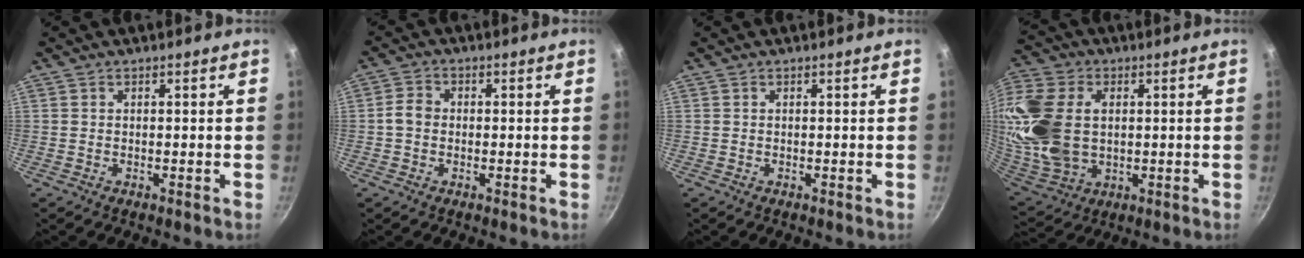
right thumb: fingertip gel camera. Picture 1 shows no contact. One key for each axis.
{"total": 3.3, "fx": -0.4, "fy": 2.7, "fz": 1.9, "tx": -0.029, "ty": 0.012, "tz": -0.014}
{"total": 0.0}
{"total": 20.9, "fx": 2.3, "fy": 14.3, "fz": 15.1, "tx": -0.325, "ty": -0.006, "tz": 0.054}